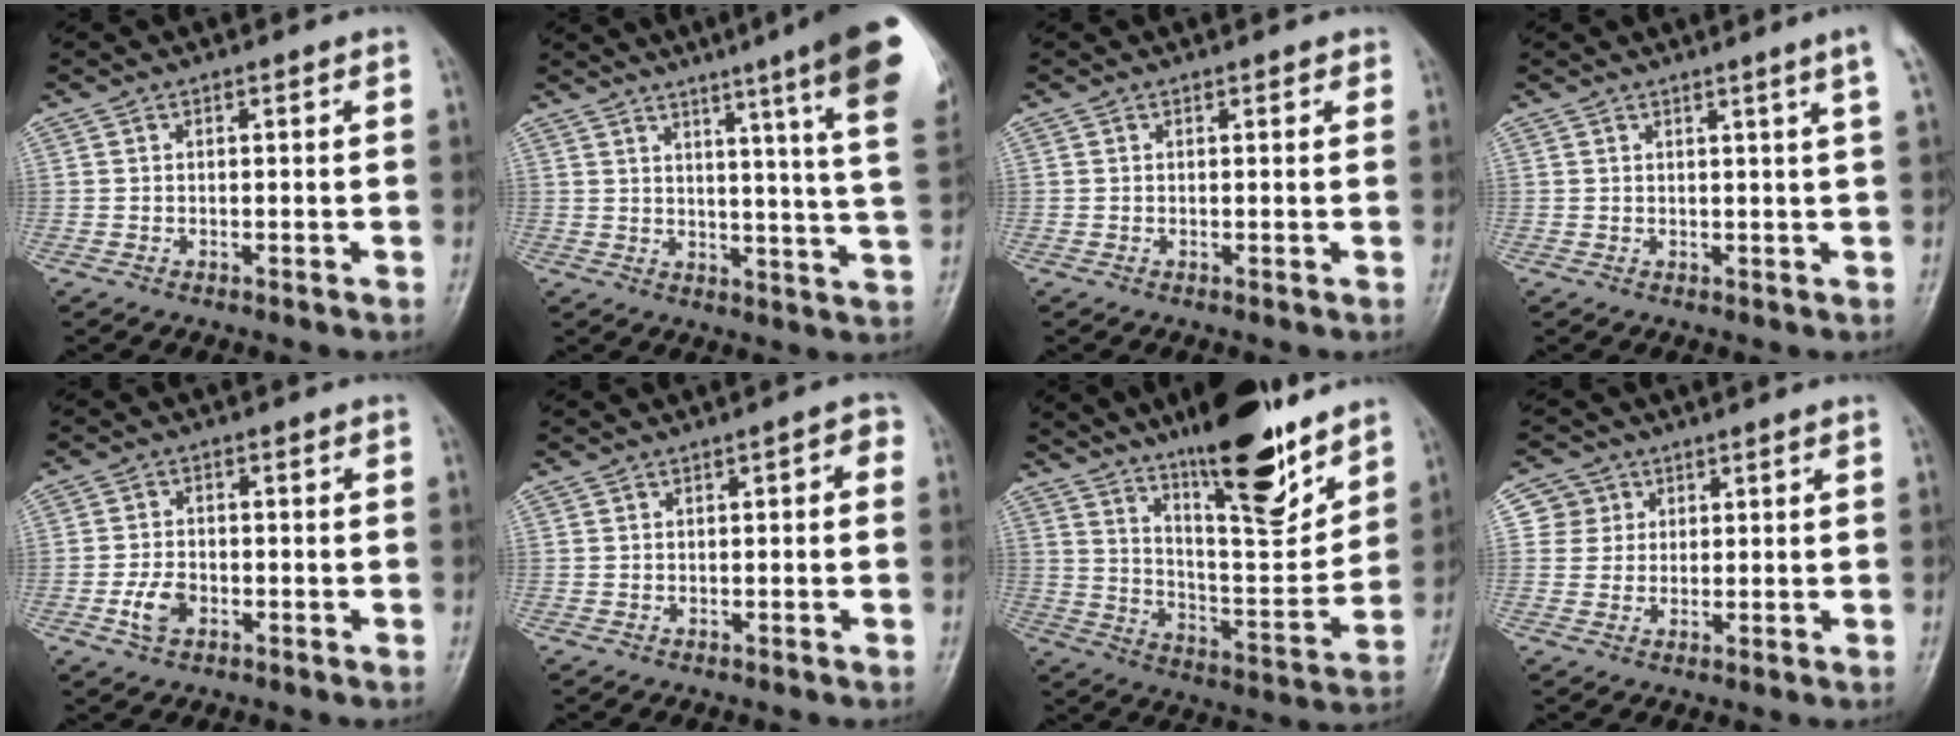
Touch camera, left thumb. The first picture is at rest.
{"total": 20.2, "force": [12.6, 0.2, 15.8], "torque": [-0.192, -0.067, 0.142]}
{"total": 1.0, "force": [0.6, 0.6, 0.4], "torque": [0.006, -0.001, 0.002]}
{"total": 3.4, "force": [1.9, -0.9, 2.6], "torque": [-0.037, -0.009, 0.028]}
{"total": 4.5, "force": [-1.8, 3.0, 2.9], "torque": [-0.054, 0.010, -0.036]}
{"total": 2.3, "force": [0.1, 1.3, 1.9], "torque": [-0.011, 0.011, -0.007]}
{"total": 19.9, "force": [13.7, 5.3, 13.5], "torque": [-0.174, -0.085, 0.226]}
{"total": 4.1, "force": [1.4, 3.8, -0.1], "torque": [0.031, -0.003, 0.018]}